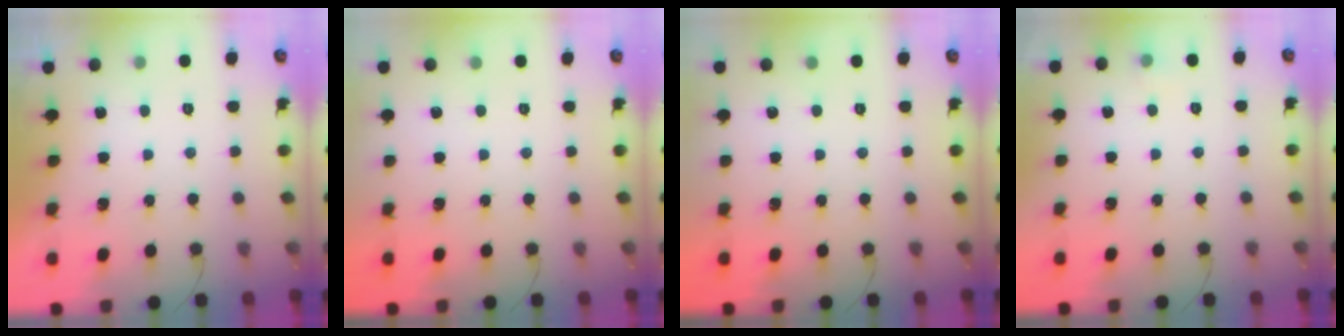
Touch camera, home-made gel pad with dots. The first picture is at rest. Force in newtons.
{"total": 0.0}
{"total": 0.0}
{"total": 4.6, "press": 4.4, "slide": 1.4}